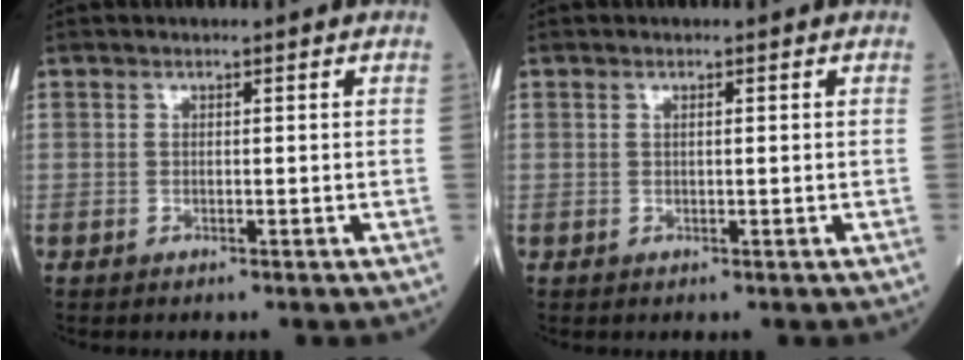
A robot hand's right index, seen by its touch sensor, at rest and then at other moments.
{"total": 0.5, "force": [0.2, 0.0, 0.5], "torque": [-0.013, 0.000, 0.004]}